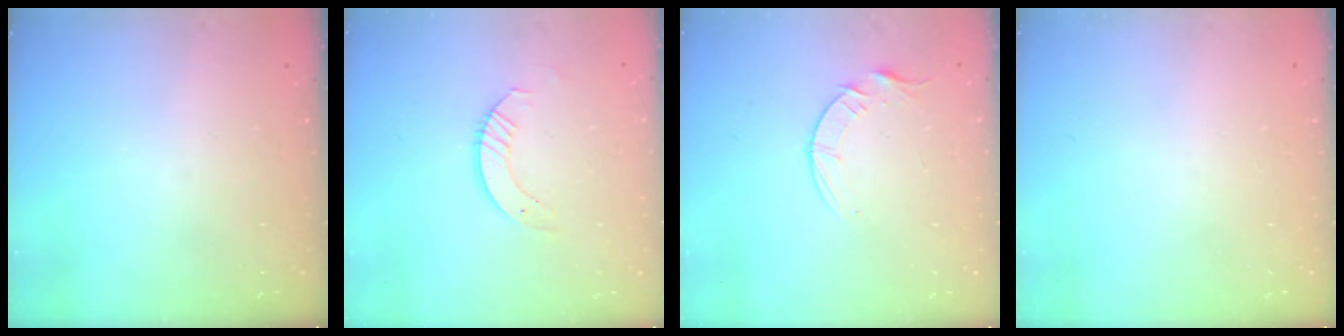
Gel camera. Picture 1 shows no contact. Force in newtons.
{"total": 4.8, "press": 4.8, "slide": 0.5}
{"total": 6.1, "press": 6.1, "slide": 0.8}
{"total": 0.0}